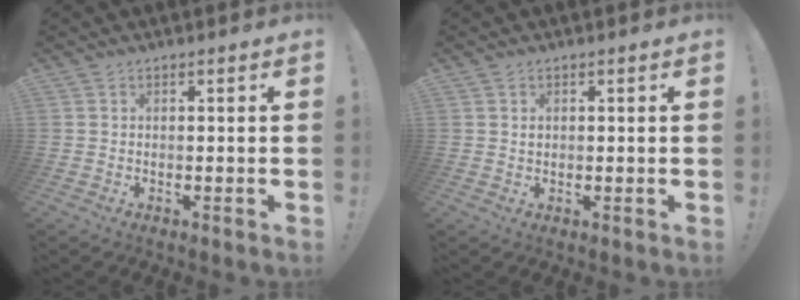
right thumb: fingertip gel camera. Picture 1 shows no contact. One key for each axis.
{"total": 0.9, "fx": 0.4, "fy": 0.7, "fz": 0.1, "tx": 0.005, "ty": 0.000, "tz": 0.007}